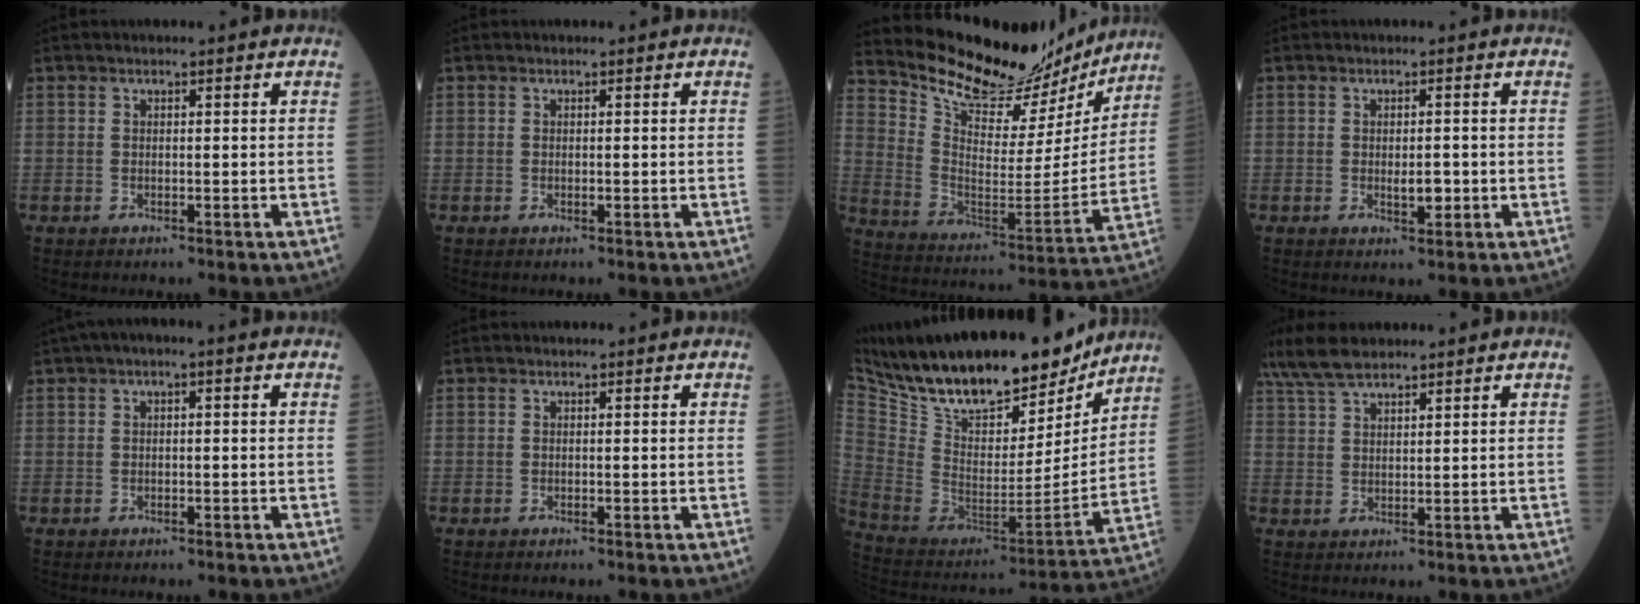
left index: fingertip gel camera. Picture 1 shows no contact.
{"total": 0.0}
{"total": 19.3, "force": [18.1, 4.5, 4.8], "torque": [-0.089, -0.043, 0.271]}
{"total": 2.2, "force": [-0.5, 1.0, 1.9], "torque": [-0.028, -0.005, -0.007]}
{"total": 2.6, "force": [0.7, 0.8, 2.3], "torque": [-0.036, 0.014, 0.006]}
{"total": 0.0}
{"total": 26.2, "force": [21.2, 8.1, 12.9], "torque": [-0.238, -0.012, 0.342]}
{"total": 7.6, "force": [6.2, 1.9, 4.0], "torque": [-0.090, 0.017, 0.123]}